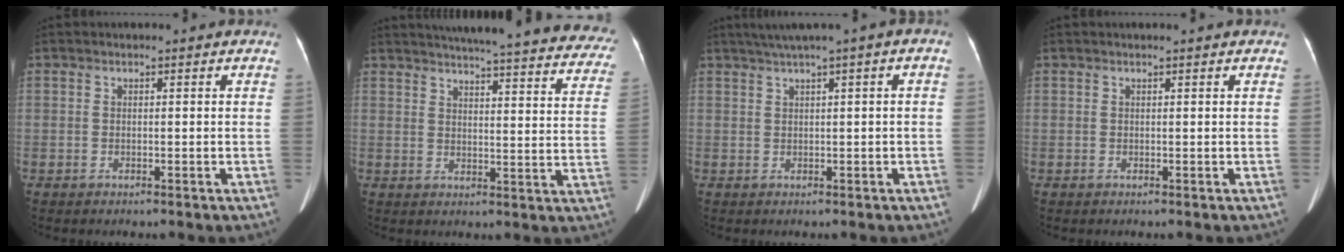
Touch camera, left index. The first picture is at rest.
{"total": 33.0, "force": [30.0, 4.1, 13.1], "torque": [-0.184, -0.080, 0.340]}
{"total": 4.5, "force": [1.9, -0.1, 4.1], "torque": [-0.071, 0.023, 0.035]}
{"total": 1.2, "force": [1.0, 0.0, 0.6], "torque": [-0.010, 0.017, 0.014]}